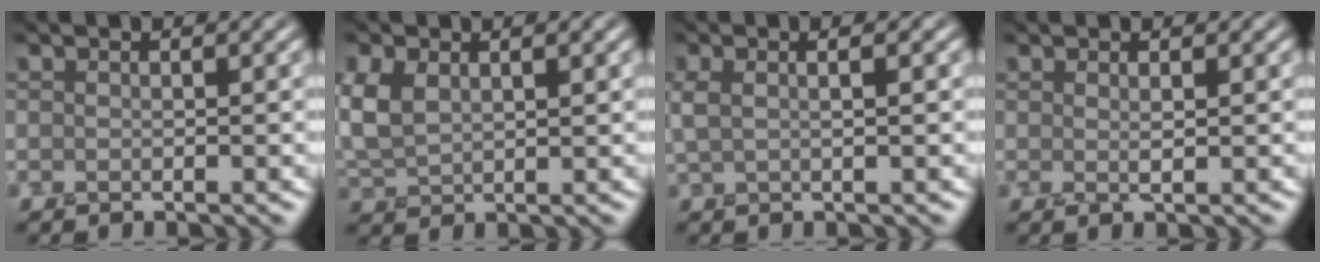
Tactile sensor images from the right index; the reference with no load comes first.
{"total": 3.2, "force": [1.5, 2.0, 2.0], "torque": [-0.054, 0.010, 0.034]}
{"total": 1.7, "force": [0.8, 0.5, 1.4], "torque": [-0.019, 0.014, 0.013]}
{"total": 1.0, "force": [0.4, 0.0, 0.9], "torque": [-0.016, 0.003, 0.007]}